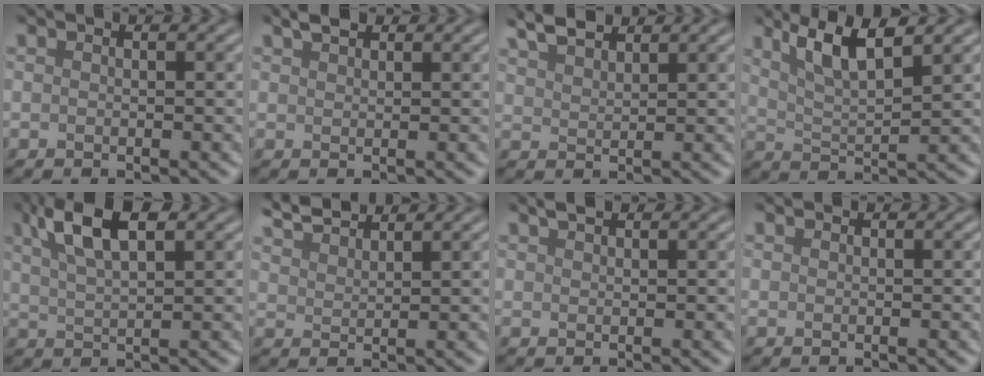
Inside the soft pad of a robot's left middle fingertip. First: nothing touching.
{"total": 1.4, "force": [1.2, 0.4, 0.5], "torque": [-0.008, 0.002, 0.028]}
{"total": 3.3, "force": [2.9, 0.8, 1.4], "torque": [-0.029, 0.009, 0.060]}
{"total": 5.0, "force": [3.0, 1.2, 3.8], "torque": [-0.067, 0.002, 0.058]}
{"total": 6.1, "force": [3.3, 2.2, 4.7], "torque": [-0.088, 0.012, 0.059]}
{"total": 3.3, "force": [3.1, 0.4, 0.8], "torque": [-0.017, 0.008, 0.065]}
{"total": 0.9, "force": [0.8, 0.2, 0.3], "torque": [-0.003, -0.001, 0.017]}
{"total": 0.0}